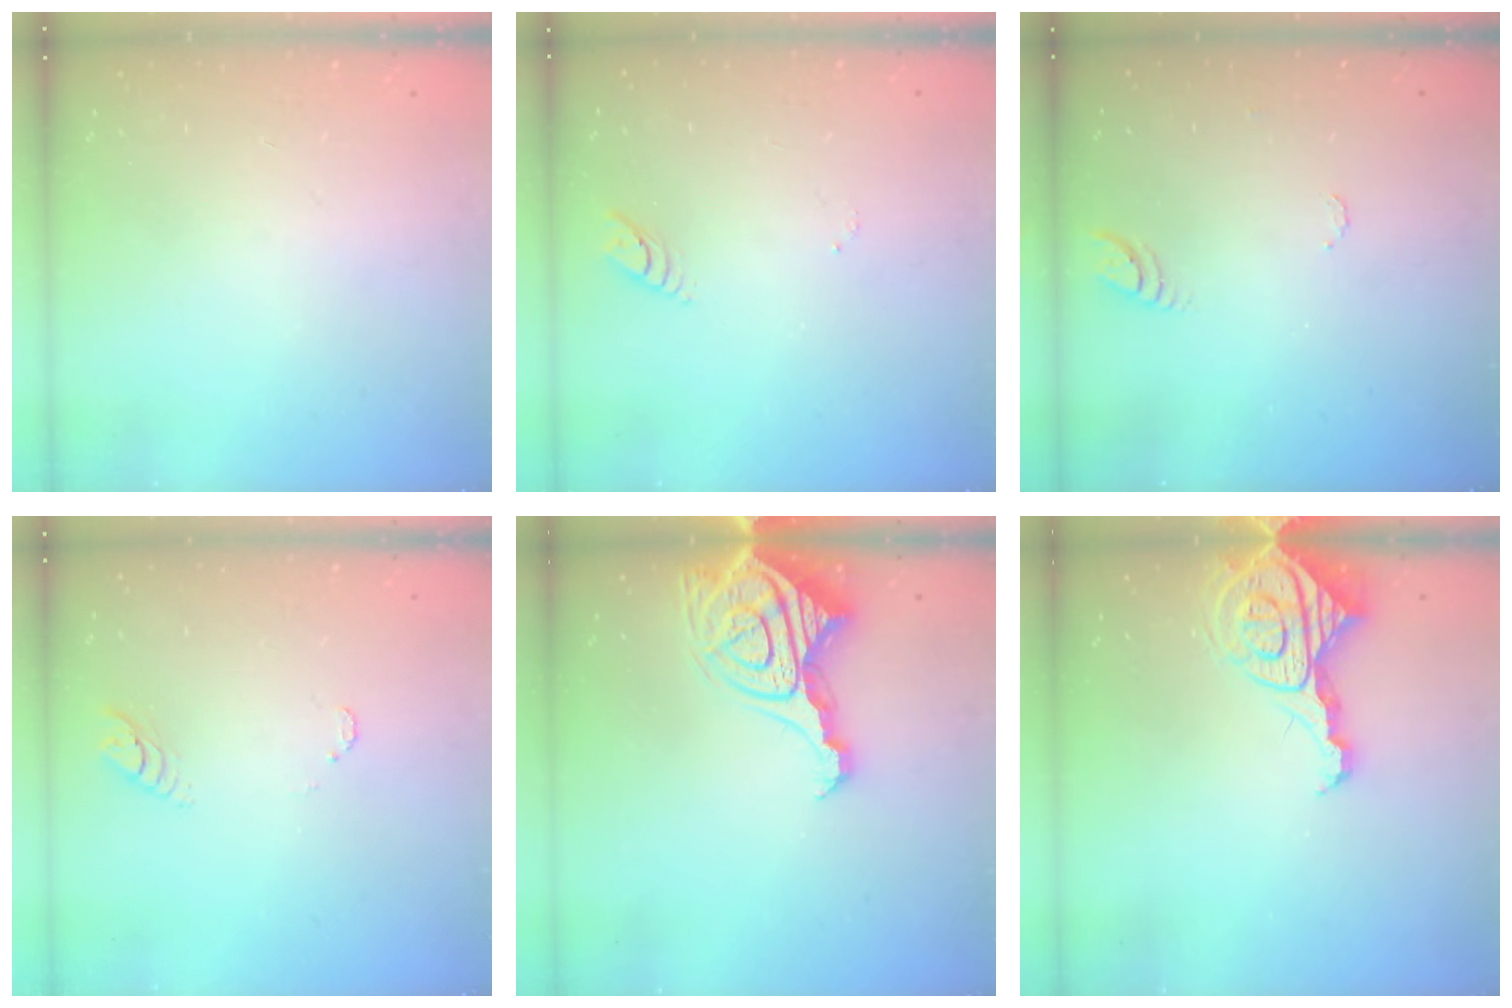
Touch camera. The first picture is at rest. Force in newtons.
{"total": 3.0, "press": 3.0, "slide": 0.3}
{"total": 4.4, "press": 4.4, "slide": 0.5}
{"total": 3.7, "press": 3.7, "slide": 0.2}
{"total": 15.2, "press": 15.2, "slide": 1.4}
{"total": 10.1, "press": 10.0, "slide": 0.9}